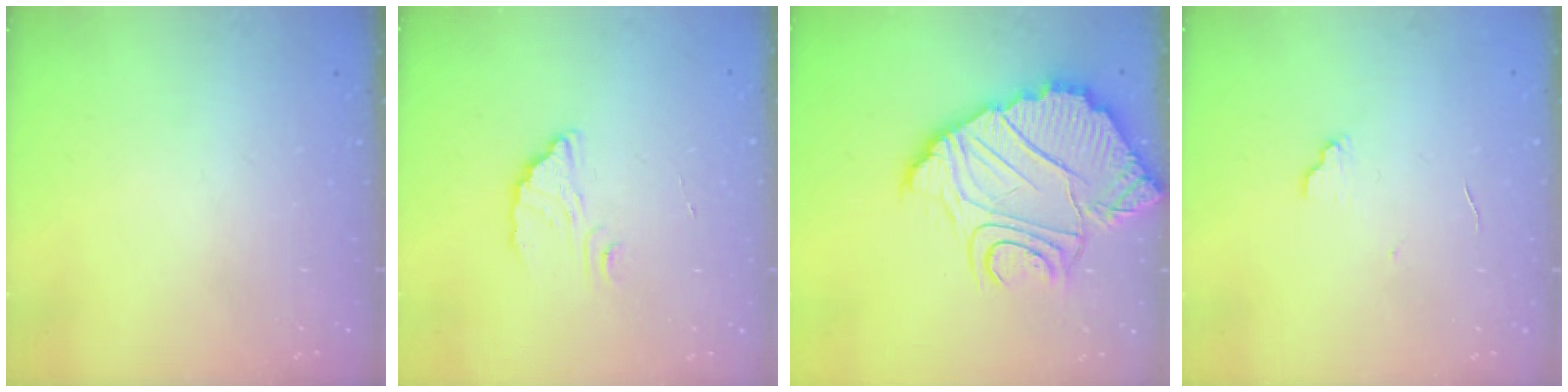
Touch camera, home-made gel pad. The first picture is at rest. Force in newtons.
{"total": 2.6, "press": 2.6, "slide": 0.1}
{"total": 14.8, "press": 14.7, "slide": 1.3}
{"total": 5.8, "press": 5.8, "slide": 0.4}